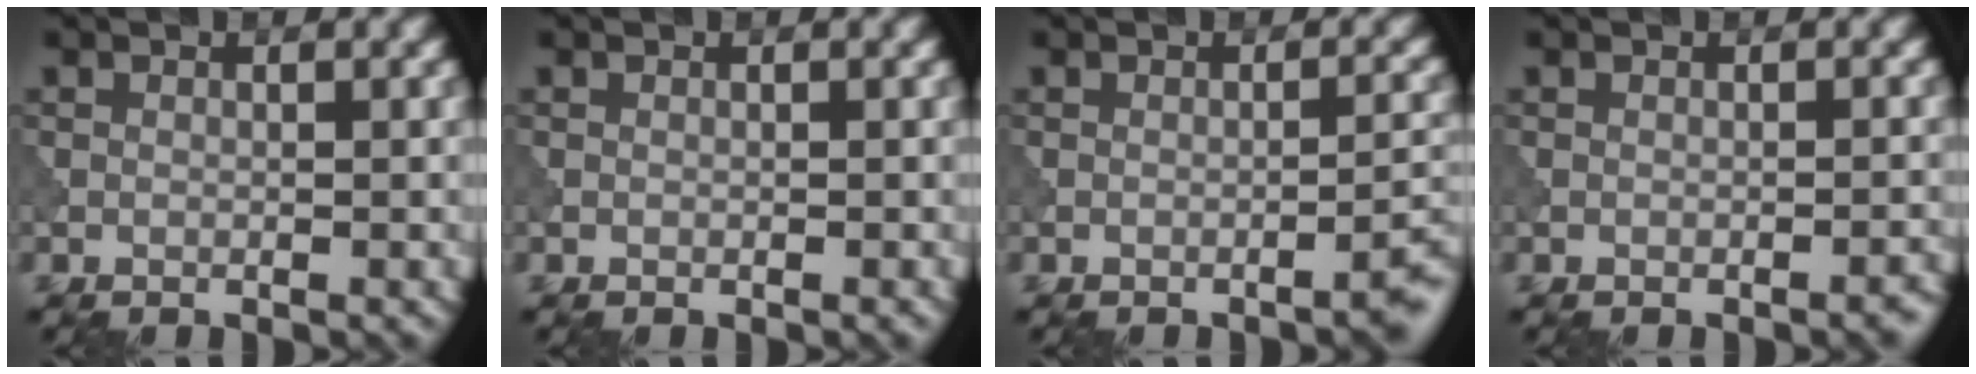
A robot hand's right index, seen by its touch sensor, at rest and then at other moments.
{"total": 0.0}
{"total": 2.0, "force": [-1.4, 0.3, 1.4], "torque": [-0.015, 0.011, -0.026]}
{"total": 0.8, "force": [-0.6, 0.2, 0.4], "torque": [-0.007, 0.002, -0.010]}